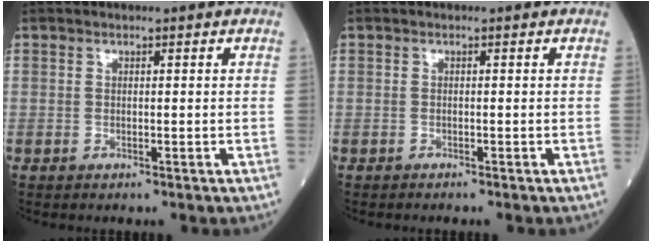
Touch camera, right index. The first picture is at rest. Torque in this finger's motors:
{"motor_torque": [-0.09, -0.25, 0.17, 0.04]}